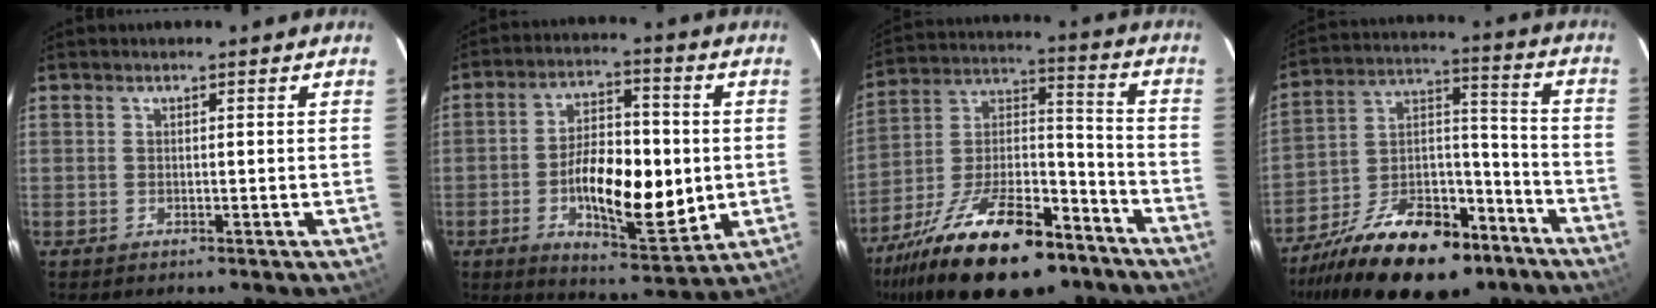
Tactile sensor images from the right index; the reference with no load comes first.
{"total": 15.4, "force": [-2.0, 5.8, 14.1], "torque": [-0.241, 0.007, -0.026]}
{"total": 24.0, "force": [-16.5, 7.8, 15.7], "torque": [-0.280, 0.001, -0.281]}
{"total": 22.9, "force": [-16.4, 8.4, 13.7], "torque": [-0.233, 0.012, -0.276]}